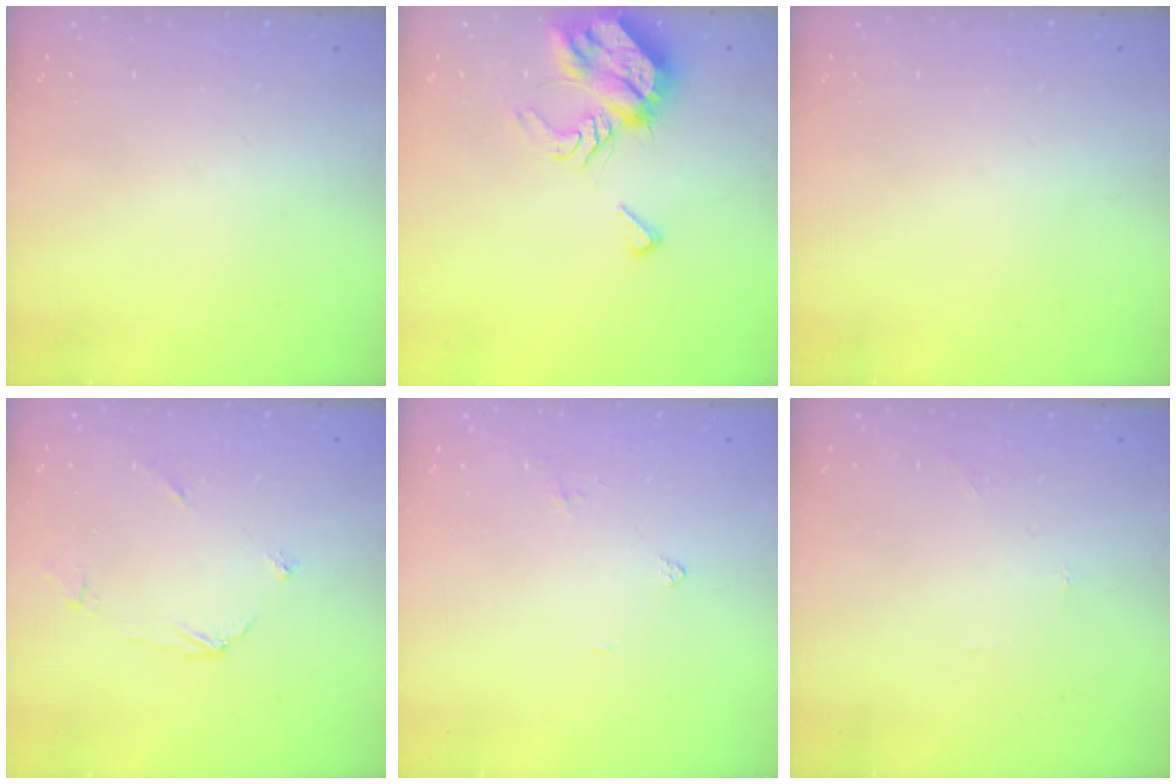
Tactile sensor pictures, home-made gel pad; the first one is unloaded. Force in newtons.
{"total": 9.9, "press": 9.8, "slide": 1.1}
{"total": 0.0}
{"total": 3.4, "press": 3.4, "slide": 0.3}
{"total": 2.6, "press": 2.6, "slide": 0.5}
{"total": 0.0}